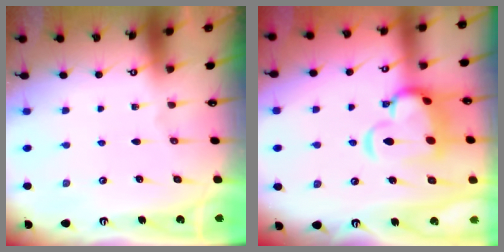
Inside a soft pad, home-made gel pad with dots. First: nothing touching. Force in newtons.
{"total": 10.1, "press": 9.9, "slide": 1.9}